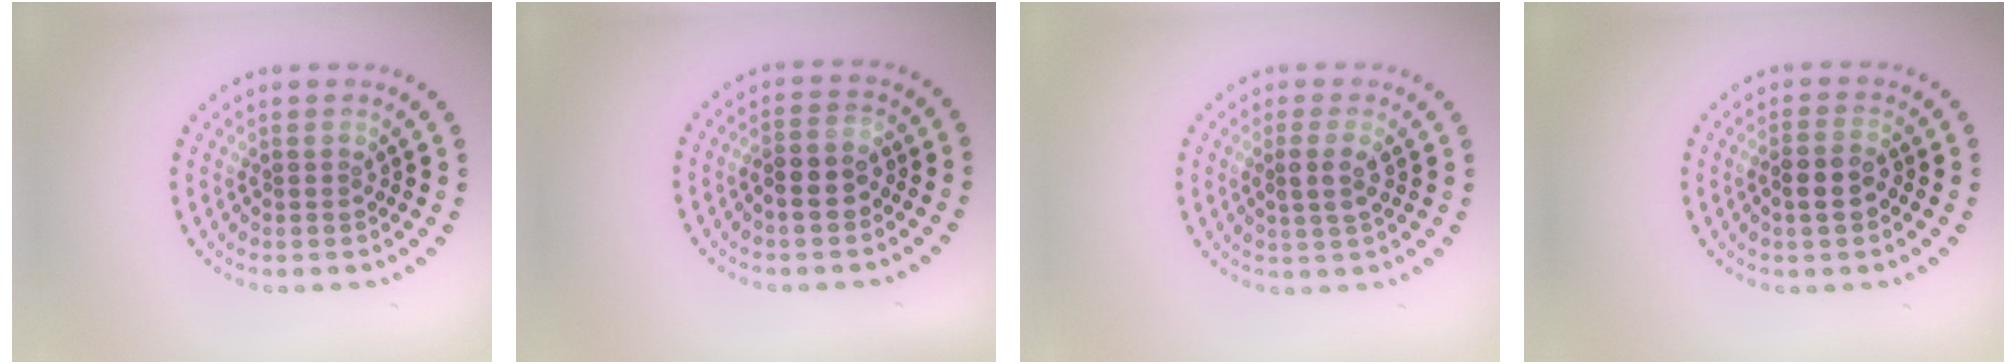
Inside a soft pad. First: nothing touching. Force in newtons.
{"total": 2.4, "press": 2.3, "slide": 0.7}
{"total": 1.7, "press": 1.6, "slide": 0.5}
{"total": 2.5, "press": 2.4, "slide": 0.6}